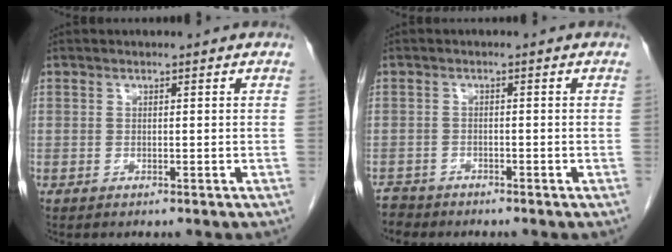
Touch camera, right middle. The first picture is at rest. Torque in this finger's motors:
{"motor_torque": [0.00, 0.11, -0.01, 0.00]}